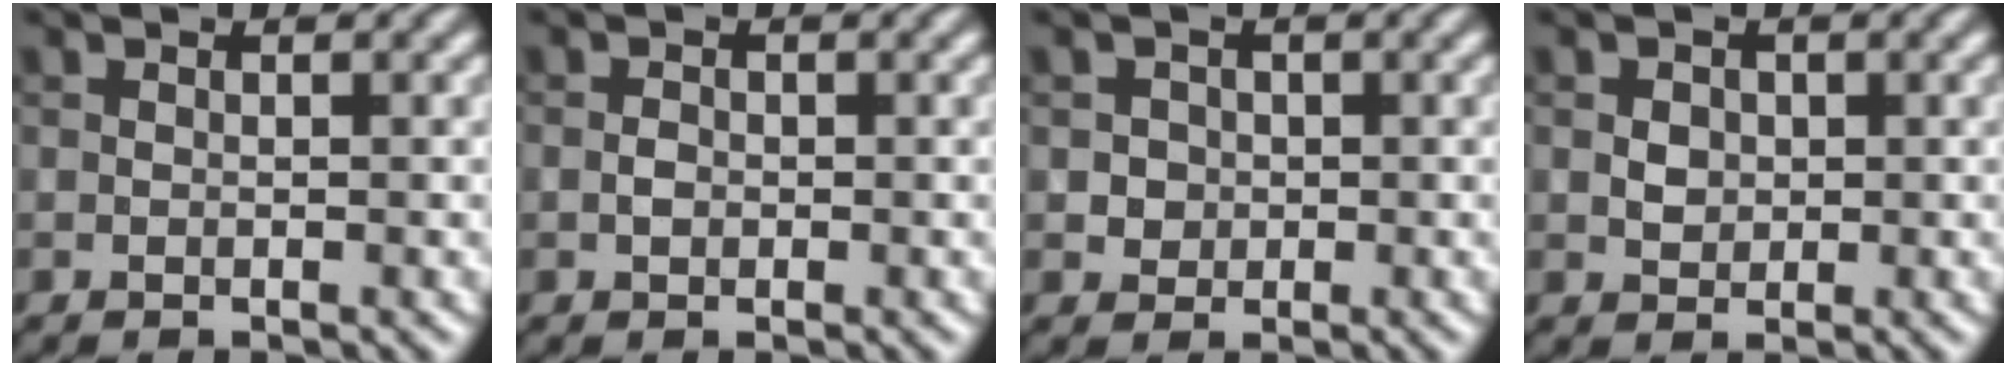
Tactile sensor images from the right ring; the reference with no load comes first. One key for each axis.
{"total": 0.8, "fx": -0.2, "fy": 0.6, "fz": 0.5, "tx": -0.011, "ty": 0.000, "tz": -0.006}
{"total": 1.7, "fx": 0.2, "fy": 1.7, "fz": 0.5, "tx": 0.004, "ty": 0.002, "tz": 0.011}
{"total": 1.5, "fx": 0.1, "fy": 1.3, "fz": 0.7, "tx": -0.013, "ty": -0.001, "tz": 0.002}